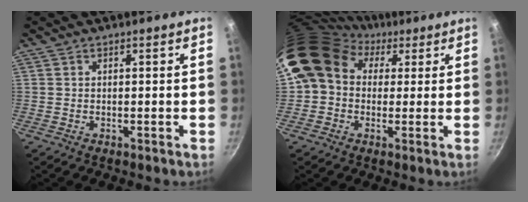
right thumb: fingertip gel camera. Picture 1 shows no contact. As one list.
[{"total": 14.3, "force": [3.3, 11.7, 7.5], "torque": [-0.112, 0.031, 0.039]}]